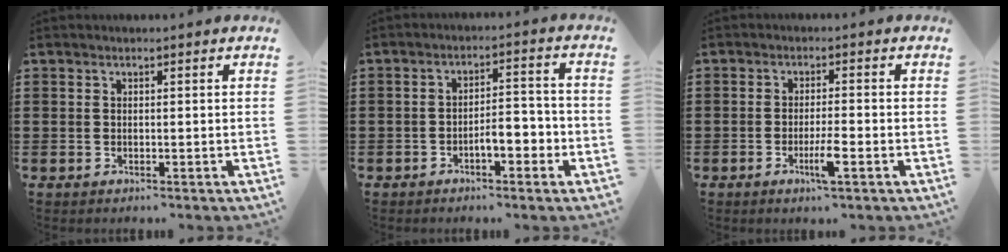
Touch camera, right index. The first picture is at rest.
{"total": 4.6, "force": [-2.3, 1.6, 3.6], "torque": [-0.056, 0.005, -0.046]}
{"total": 3.9, "force": [-1.7, 0.2, 3.5], "torque": [-0.066, -0.009, -0.031]}